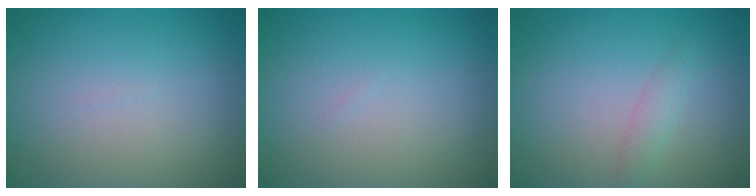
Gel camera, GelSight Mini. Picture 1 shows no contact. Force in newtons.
{"total": 0.0}
{"total": 1.3, "press": 1.3, "slide": 0.1}